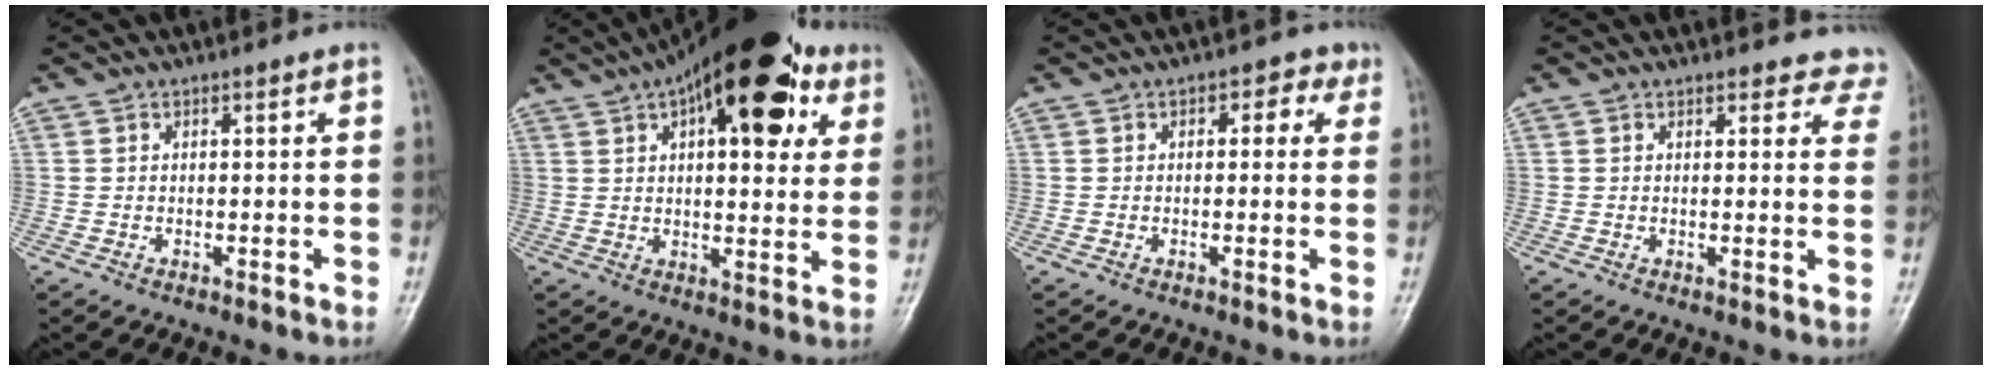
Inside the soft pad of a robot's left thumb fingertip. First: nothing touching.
{"total": 21.6, "force": [9.6, 9.5, 16.9], "torque": [-0.220, 0.004, 0.136]}
{"total": 3.2, "force": [1.1, 2.3, 2.0], "torque": [0.006, 0.005, 0.001]}
{"total": 7.0, "force": [6.5, 2.7, 0.0], "torque": [0.058, -0.026, 0.037]}